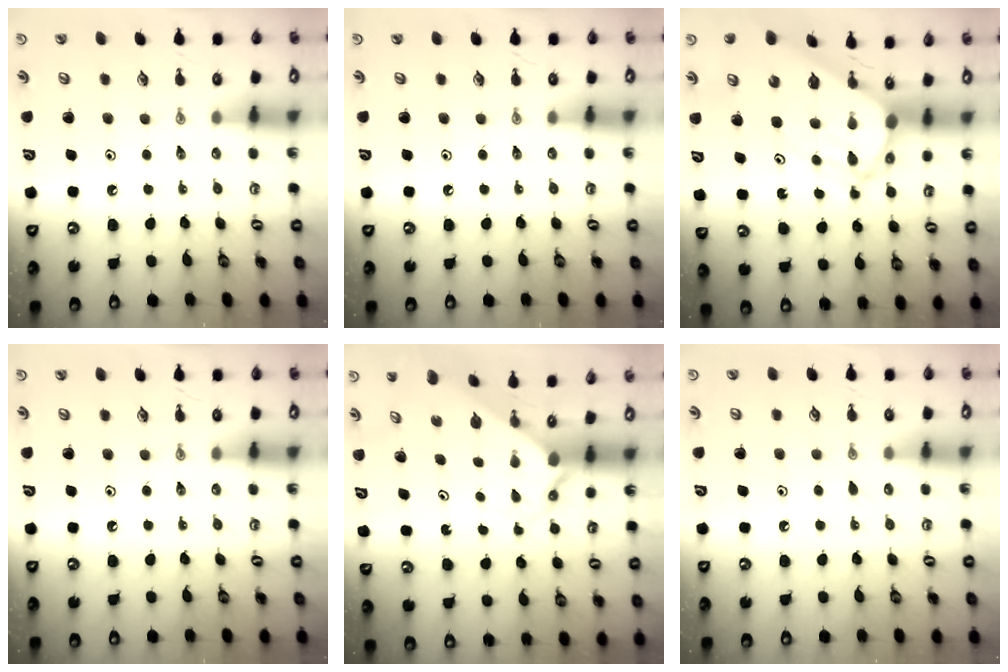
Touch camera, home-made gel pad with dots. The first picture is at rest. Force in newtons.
{"total": 0.0}
{"total": 10.1, "press": 10.0, "slide": 0.9}
{"total": 0.0}
{"total": 1.7, "press": 1.7, "slide": 0.1}
{"total": 5.3, "press": 5.3, "slide": 0.6}